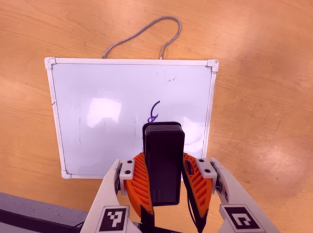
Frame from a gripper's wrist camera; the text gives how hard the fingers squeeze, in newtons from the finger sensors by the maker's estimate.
{"total": 7.1, "left": 6.1, "right": 8.2}